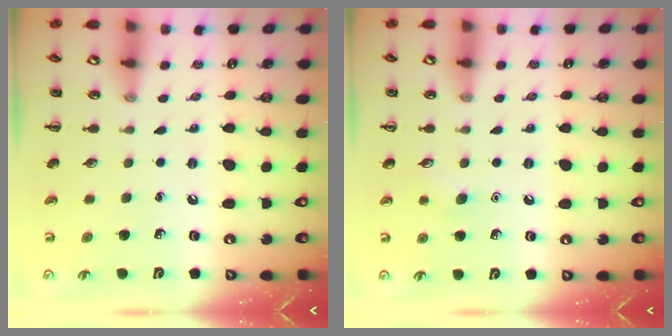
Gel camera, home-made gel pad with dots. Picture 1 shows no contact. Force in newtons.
{"total": 4.8, "press": 4.6, "slide": 1.3}